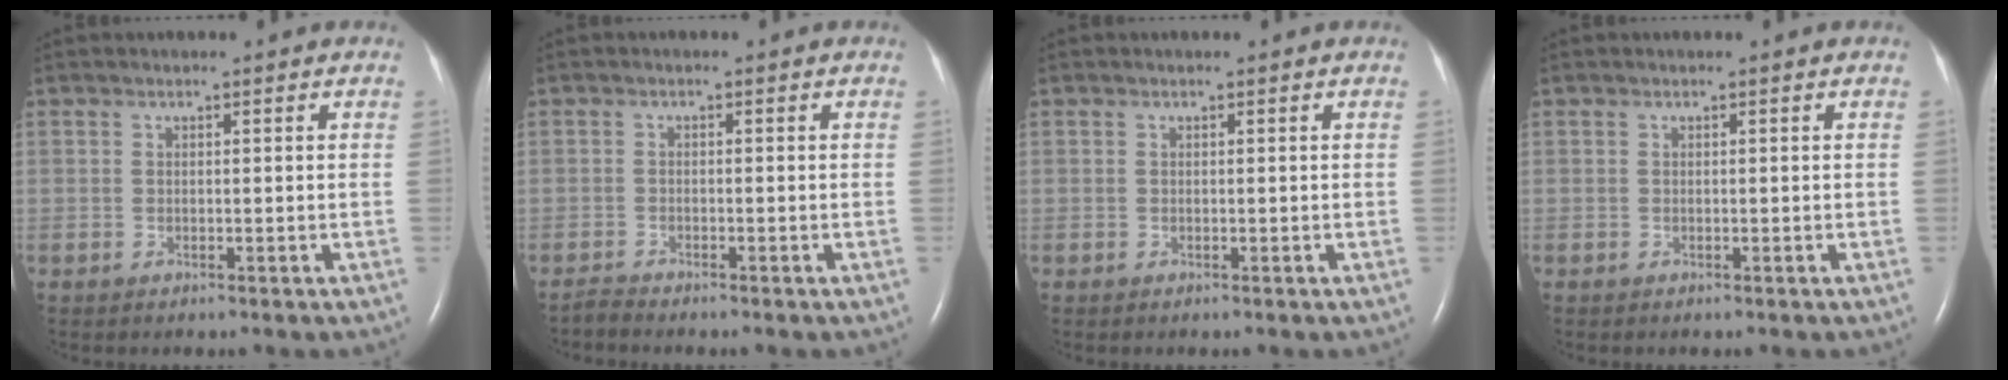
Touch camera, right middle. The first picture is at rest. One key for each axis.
{"total": 1.2, "fx": -1.2, "fy": -0.3, "fz": -0.1, "tx": -0.003, "ty": -0.008, "tz": -0.023}
{"total": 0.0}
{"total": 0.0}